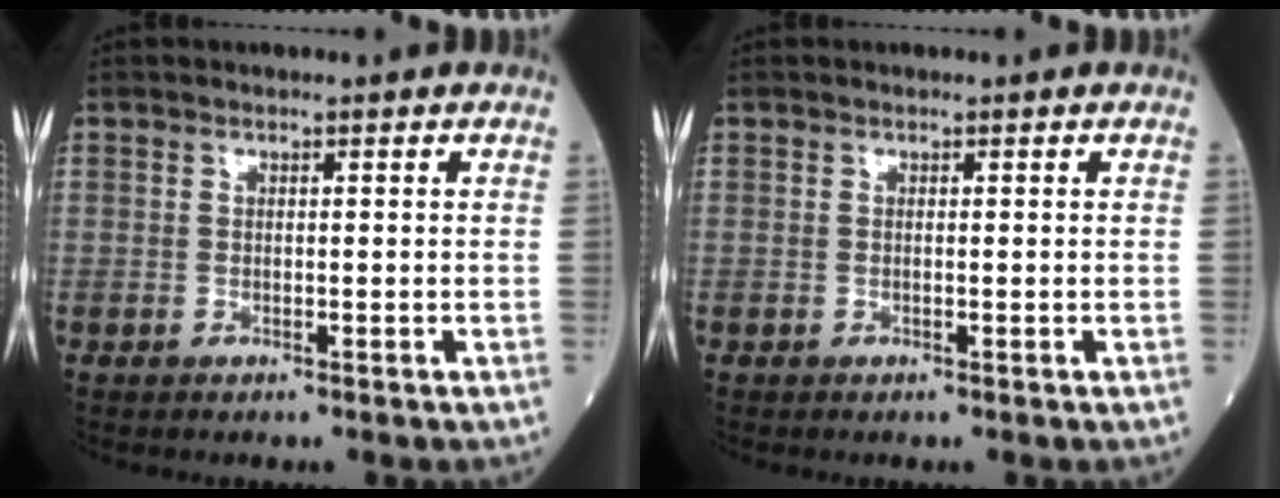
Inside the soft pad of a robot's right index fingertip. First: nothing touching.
{"total": 0.0}